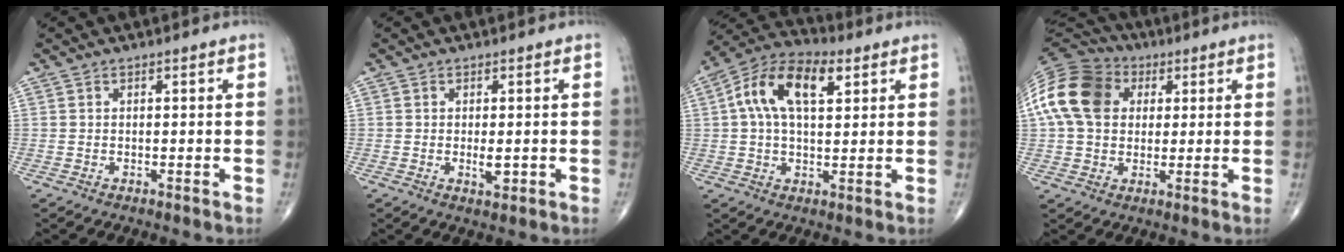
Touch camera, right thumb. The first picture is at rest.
{"total": 2.5, "force": [-0.4, 1.0, 2.3], "torque": [-0.038, -0.006, -0.004]}
{"total": 14.2, "force": [4.0, 7.5, 11.4], "torque": [-0.202, 0.028, 0.064]}
{"total": 16.4, "force": [3.6, 12.4, 10.1], "torque": [-0.192, 0.021, 0.056]}